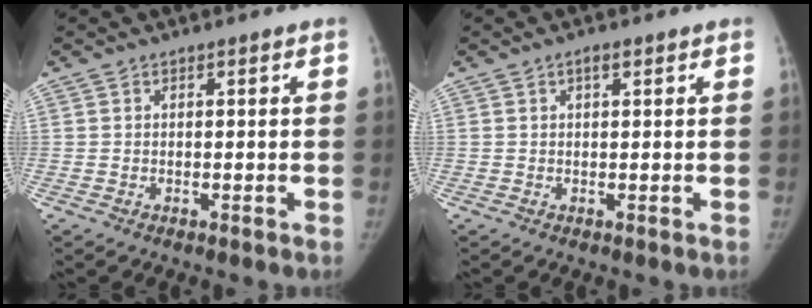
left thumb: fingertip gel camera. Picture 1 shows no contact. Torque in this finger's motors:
{"motor_torque": [-0.18, -0.38, 0.20, -0.16, 0.04]}